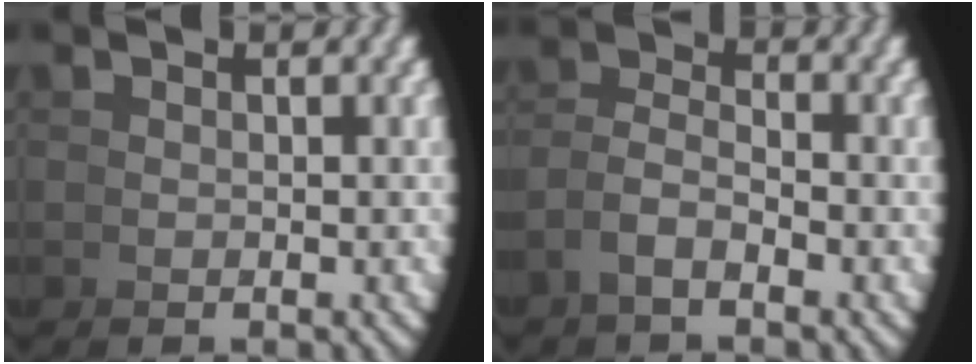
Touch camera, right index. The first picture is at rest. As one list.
[{"total": 2.5, "force": [-1.0, 1.4, 1.8], "torque": [-0.040, -0.009, -0.016]}]